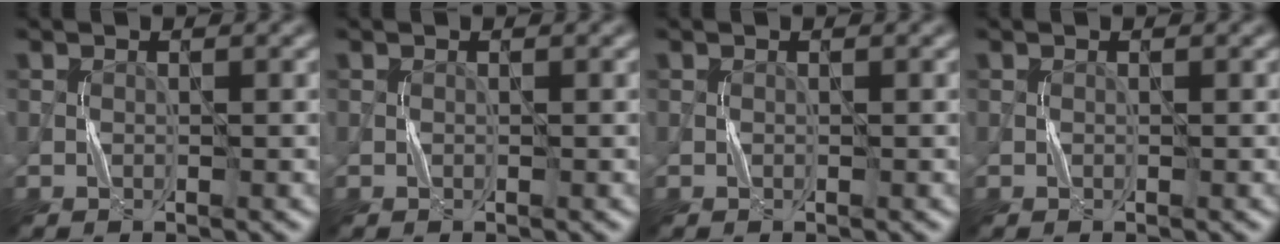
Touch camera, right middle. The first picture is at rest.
{"total": 0.0}
{"total": 0.0}
{"total": 0.0}